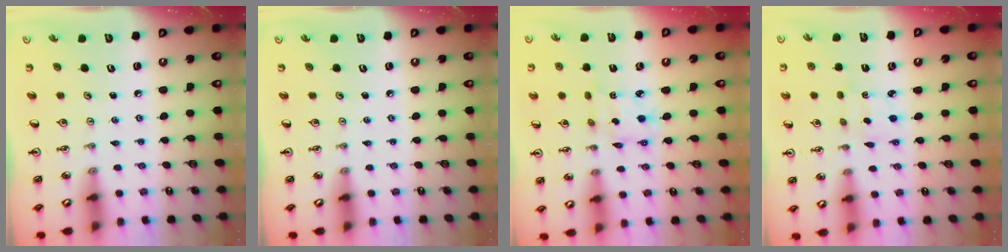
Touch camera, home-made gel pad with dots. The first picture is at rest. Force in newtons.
{"total": 0.0}
{"total": 3.2, "press": 3.2, "slide": 0.3}
{"total": 2.2, "press": 2.1, "slide": 0.7}